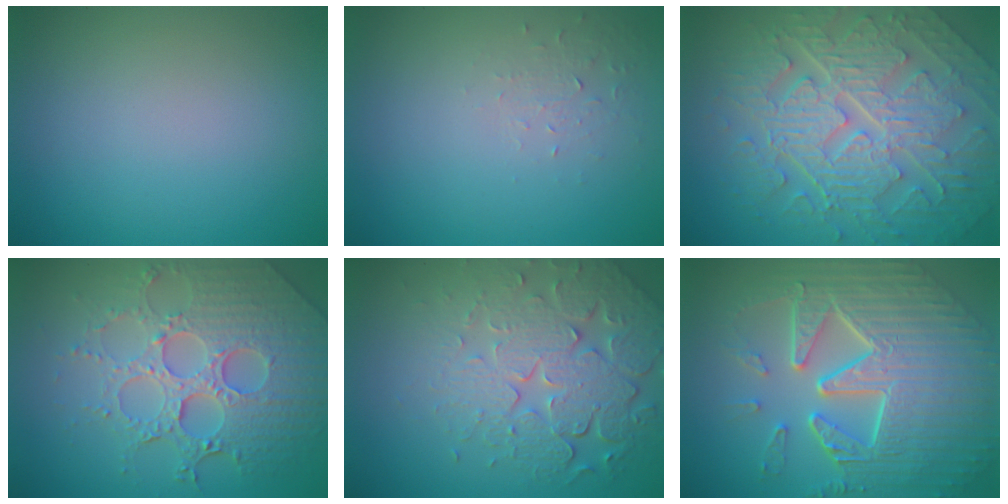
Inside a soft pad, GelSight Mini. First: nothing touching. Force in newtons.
{"total": 1.0, "press": 0.4, "slide": 0.9}
{"total": 10.2, "press": 6.8, "slide": 7.5}
{"total": 8.2, "press": 5.9, "slide": 5.7}
{"total": 7.6, "press": 5.5, "slide": 5.2}
{"total": 10.3, "press": 7.0, "slide": 7.5}